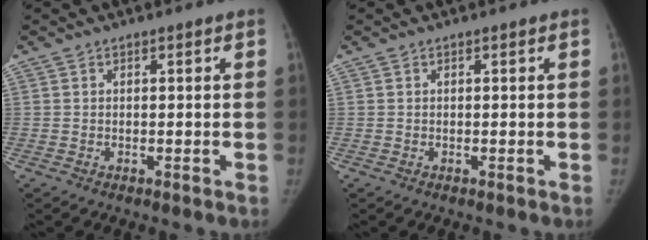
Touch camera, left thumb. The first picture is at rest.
{"total": 0.0}